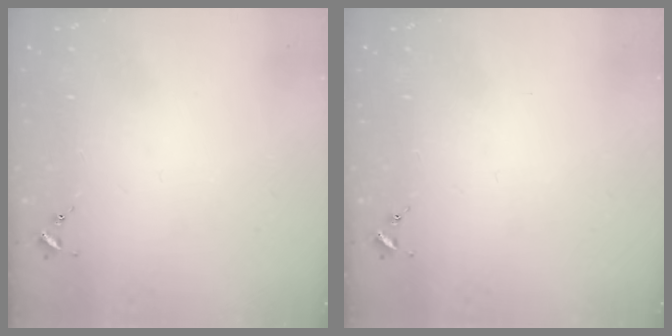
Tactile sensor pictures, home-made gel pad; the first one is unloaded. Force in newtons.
{"total": 0.0}